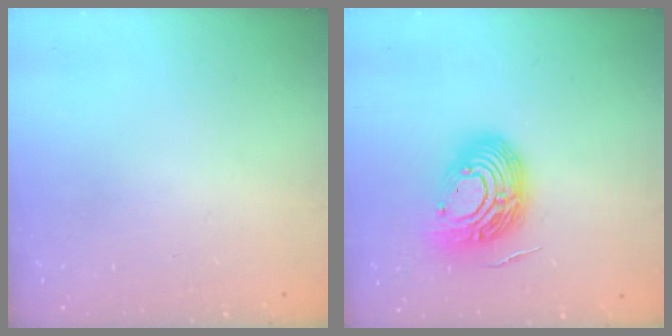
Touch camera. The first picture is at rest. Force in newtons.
{"total": 15.7, "press": 15.7, "slide": 1.1}